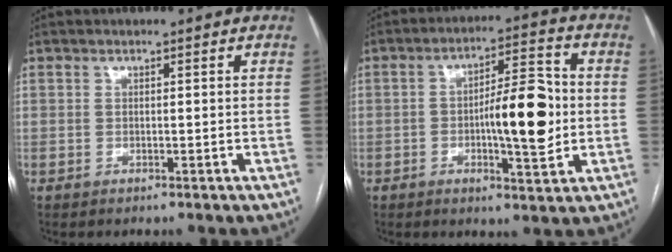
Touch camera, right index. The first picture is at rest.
{"total": 11.5, "force": [-1.0, 2.9, 11.1], "torque": [-0.170, 0.013, -0.014]}